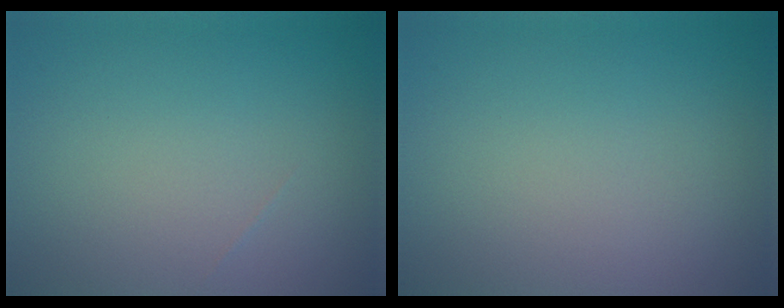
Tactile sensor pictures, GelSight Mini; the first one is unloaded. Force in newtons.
{"total": 0.0}